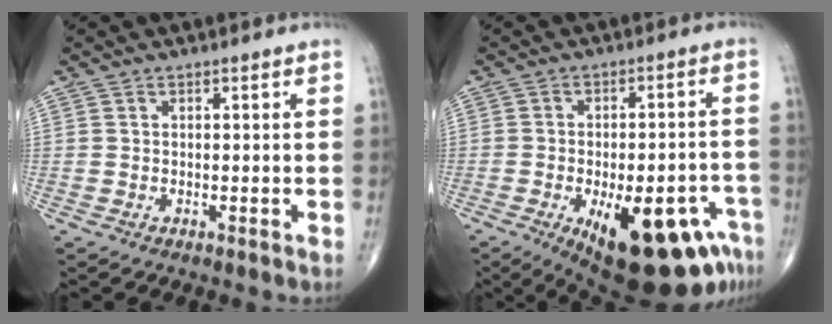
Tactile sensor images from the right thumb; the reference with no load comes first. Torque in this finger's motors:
{"motor_torque": [2.38, 2.23, 1.33, -1.44, 0.39]}